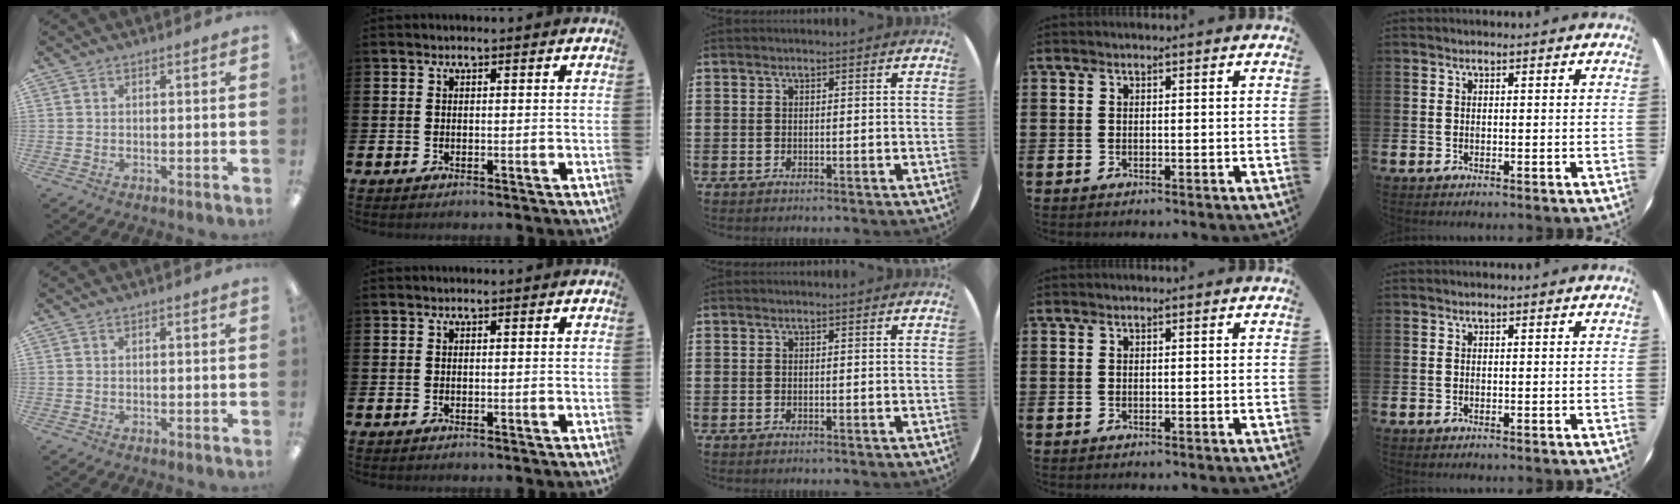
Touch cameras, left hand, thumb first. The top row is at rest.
{}